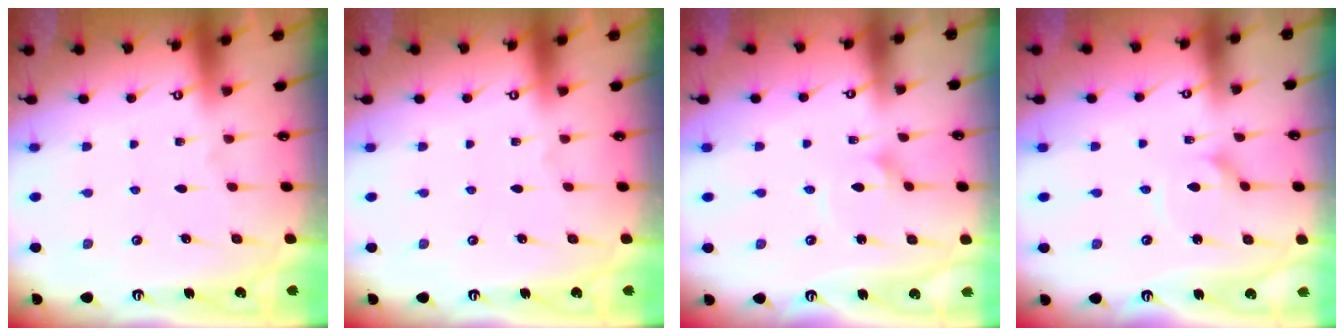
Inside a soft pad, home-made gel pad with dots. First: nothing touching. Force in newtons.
{"total": 0.0}
{"total": 1.6, "press": 1.6, "slide": 0.3}
{"total": 2.0, "press": 2.0, "slide": 0.3}